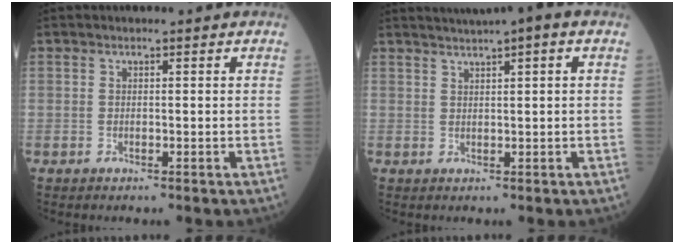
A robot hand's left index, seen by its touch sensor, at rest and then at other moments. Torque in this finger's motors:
{"motor_torque": [-0.03, -0.03, -0.42, 0.00]}